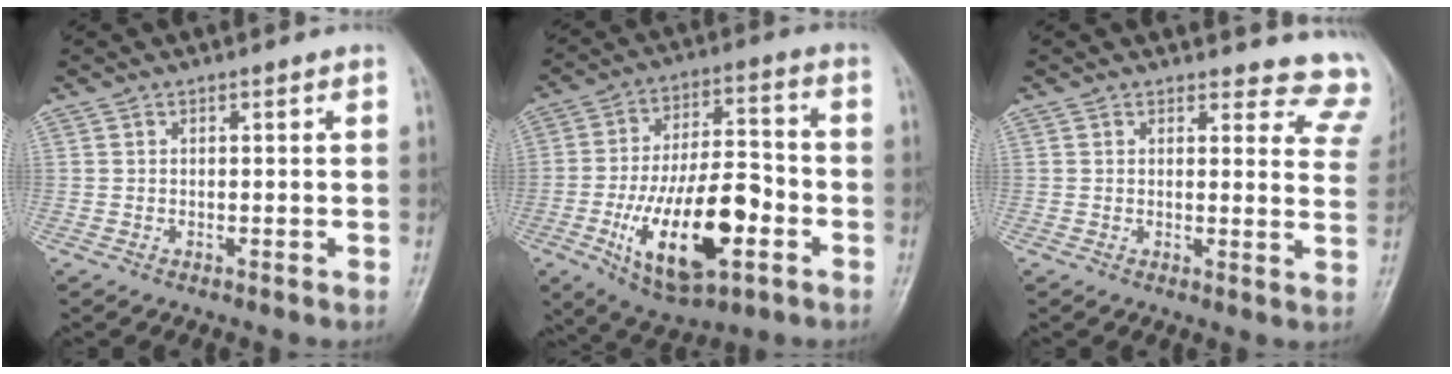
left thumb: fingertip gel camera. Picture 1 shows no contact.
{"total": 20.1, "force": [-6.6, 9.0, 16.7], "torque": [-0.278, 0.025, -0.104]}
{"total": 10.7, "force": [10.2, 3.3, -0.1], "torque": [0.060, -0.090, 0.069]}